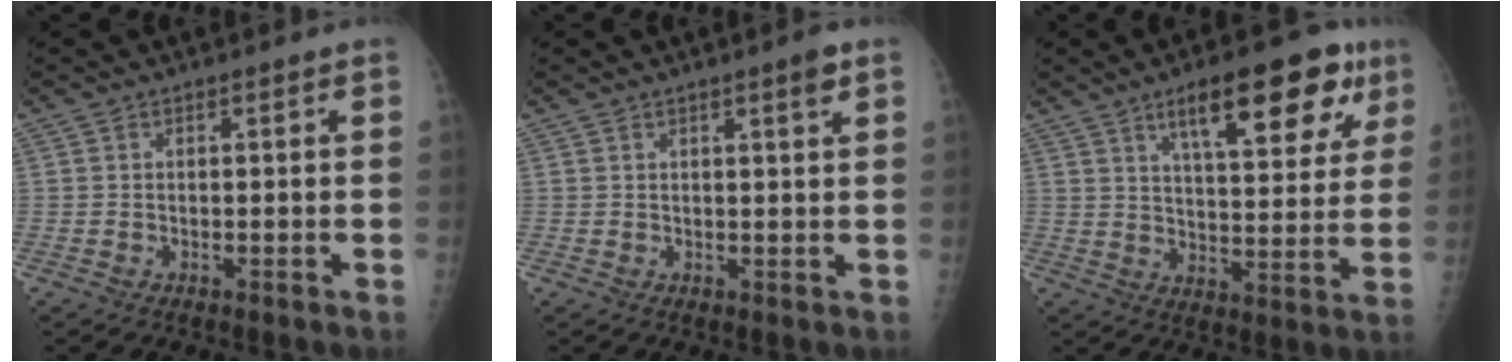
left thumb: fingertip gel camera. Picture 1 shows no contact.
{"total": 2.7, "force": [1.5, 0.2, 2.2], "torque": [-0.032, -0.008, 0.021]}
{"total": 17.7, "force": [9.6, 6.3, 13.5], "torque": [-0.152, -0.027, 0.141]}